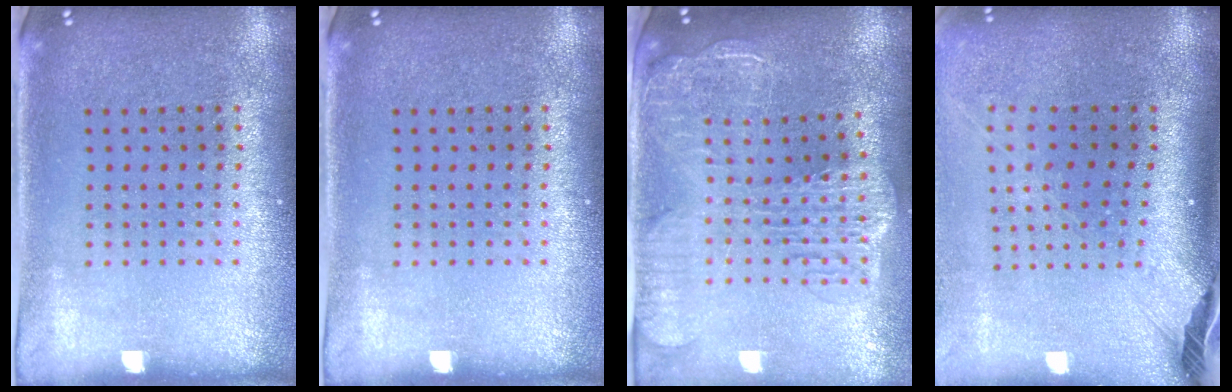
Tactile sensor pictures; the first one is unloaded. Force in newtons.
{"total": 0.0}
{"total": 2.9, "press": 2.4, "slide": 1.7}
{"total": 2.7, "press": 2.0, "slide": 1.8}